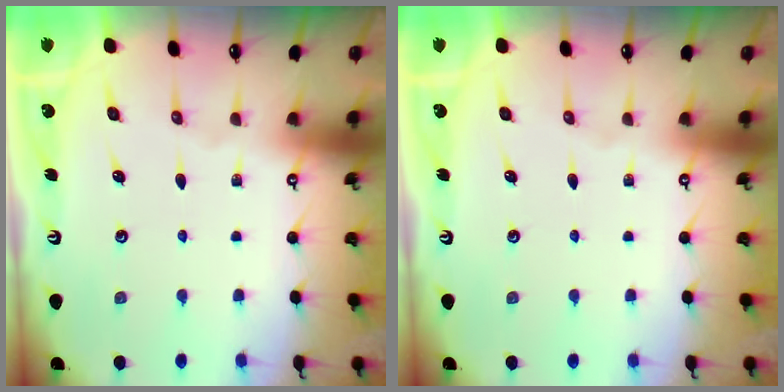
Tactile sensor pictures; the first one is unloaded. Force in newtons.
{"total": 0.0}